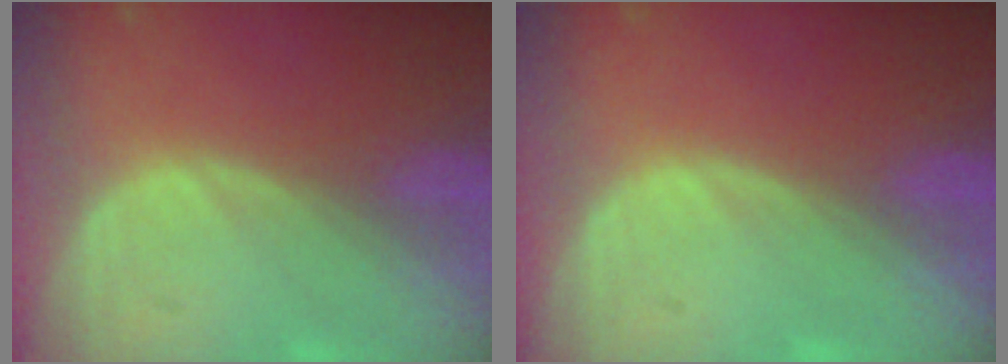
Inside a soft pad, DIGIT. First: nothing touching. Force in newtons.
{"total": 0.0}